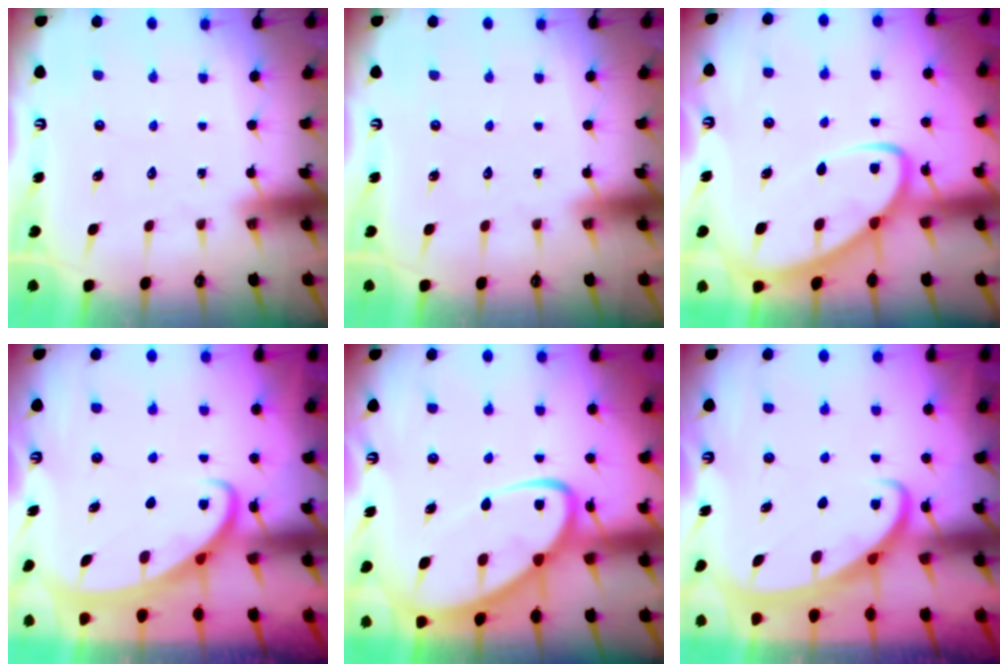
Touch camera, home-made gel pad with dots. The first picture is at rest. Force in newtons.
{"total": 0.0}
{"total": 6.9, "press": 6.9, "slide": 0.8}
{"total": 2.6, "press": 2.6, "slide": 0.4}
{"total": 11.0, "press": 10.9, "slide": 1.0}
{"total": 2.6, "press": 2.6, "slide": 0.4}